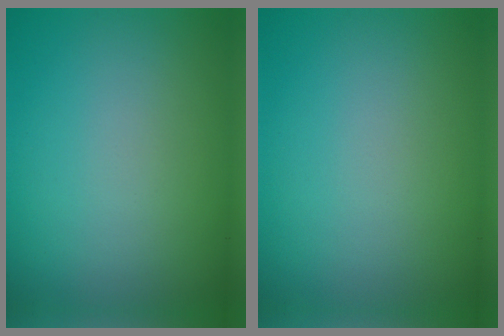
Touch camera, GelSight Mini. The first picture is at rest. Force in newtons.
{"total": 0.0}